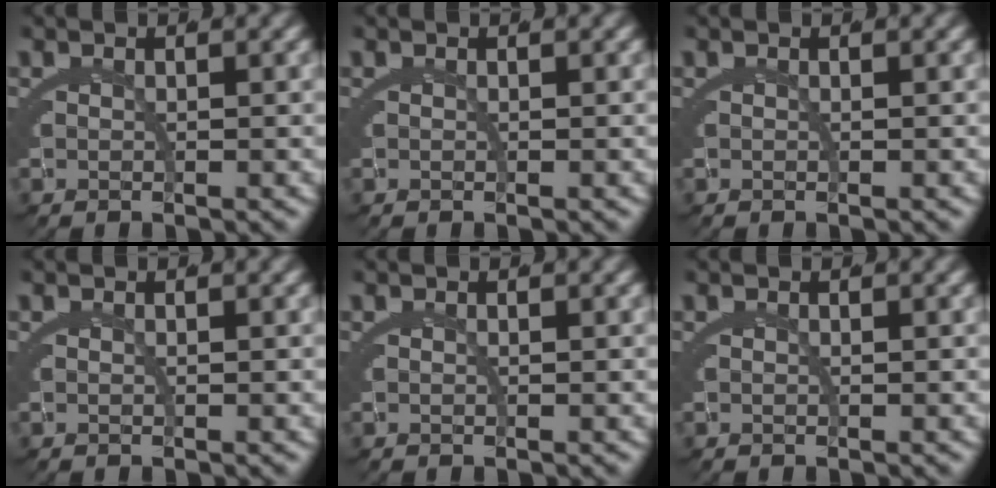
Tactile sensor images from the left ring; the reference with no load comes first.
{"total": 0.0}
{"total": 0.0}
{"total": 0.0}
{"total": 0.0}
{"total": 0.0}